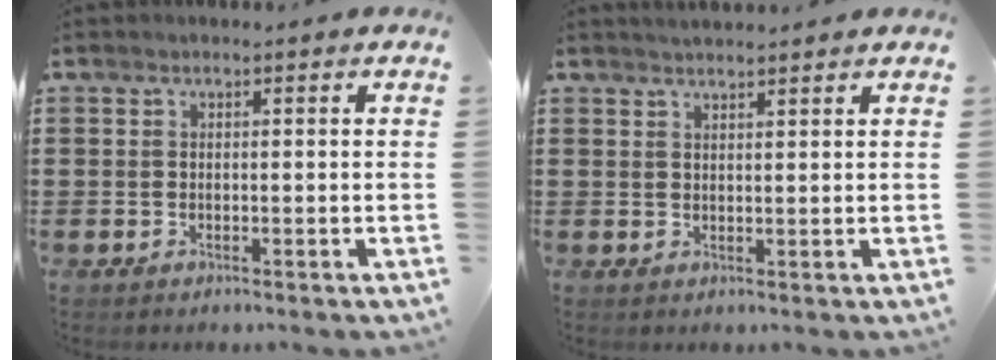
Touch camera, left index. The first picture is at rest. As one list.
[{"total": 1.6, "force": [1.5, 0.1, 0.3], "torque": [-0.008, 0.004, 0.029]}]